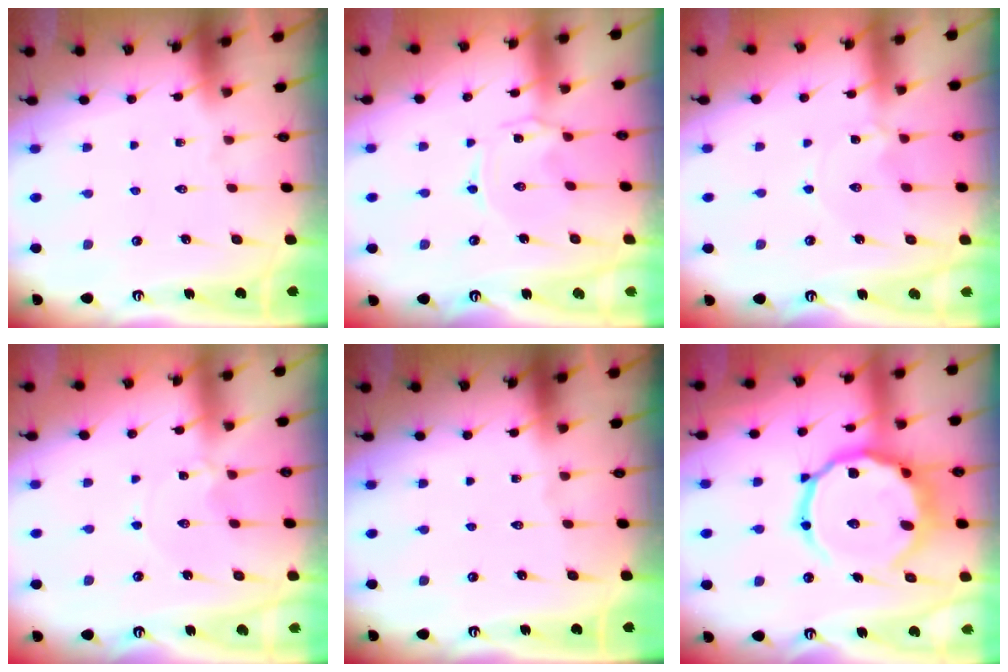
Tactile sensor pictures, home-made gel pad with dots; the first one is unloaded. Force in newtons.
{"total": 1.0, "press": 0.9, "slide": 0.3}
{"total": 0.0}
{"total": 0.0}
{"total": 0.0}
{"total": 19.0, "press": 18.9, "slide": 1.9}